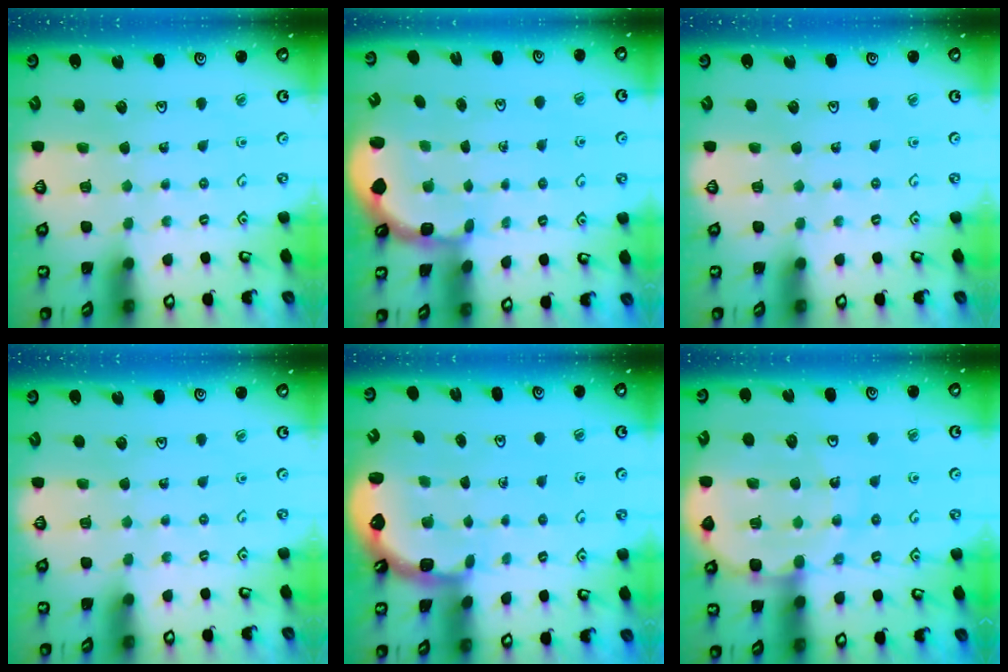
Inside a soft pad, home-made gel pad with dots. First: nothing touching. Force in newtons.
{"total": 2.2, "press": 1.9, "slide": 1.1}
{"total": 0.0}
{"total": 0.0}
{"total": 2.3, "press": 2.0, "slide": 1.2}
{"total": 13.3, "press": 12.8, "slide": 3.5}